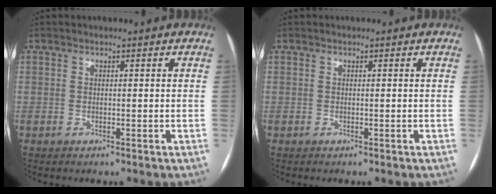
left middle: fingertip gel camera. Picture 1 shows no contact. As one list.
[{"total": 0.0}]